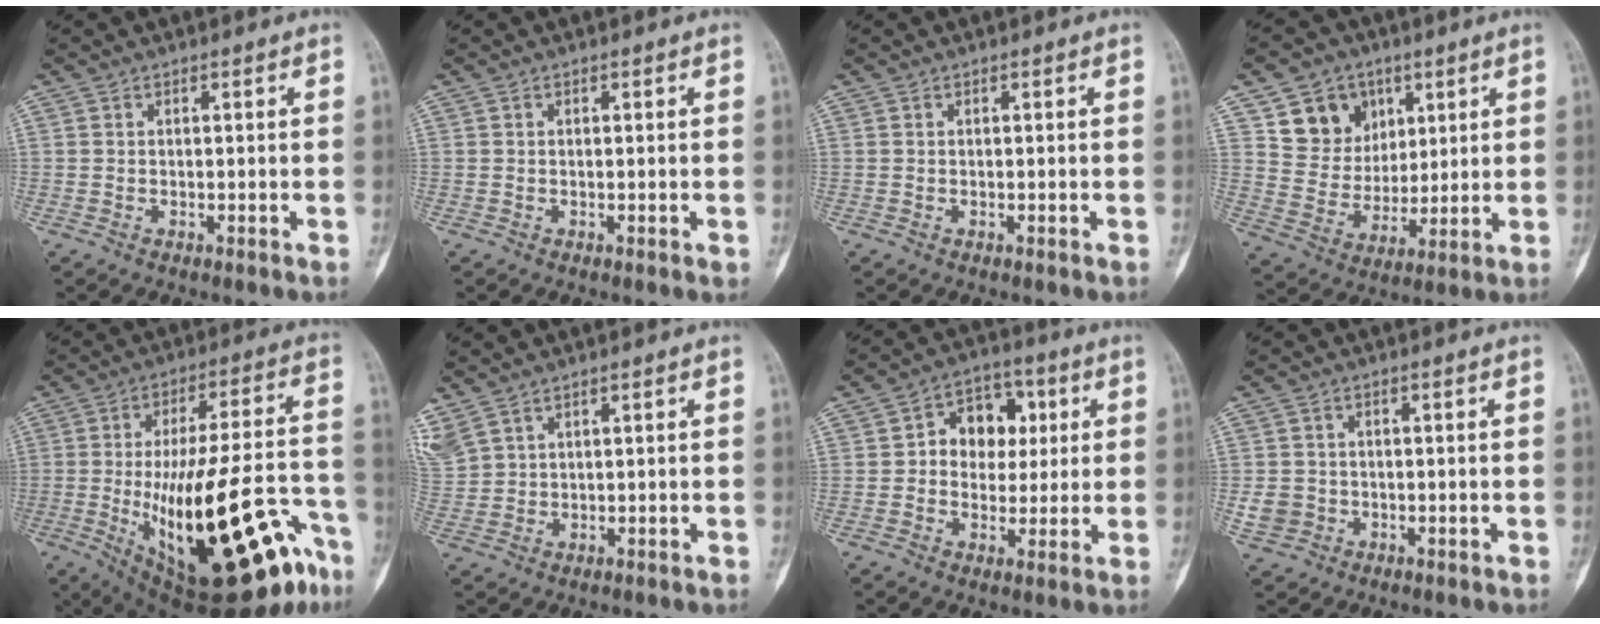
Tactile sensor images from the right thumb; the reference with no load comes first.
{"total": 0.6, "force": [0.0, 0.3, 0.5], "torque": [-0.006, -0.001, 0.000]}
{"total": 0.0}
{"total": 12.2, "force": [5.9, 10.0, 3.7], "torque": [-0.025, -0.027, 0.113]}
{"total": 32.2, "force": [-12.4, 10.8, 27.7], "torque": [-0.381, 0.038, -0.165]}
{"total": 6.9, "force": [4.1, 4.4, 3.4], "torque": [-0.100, 0.005, 0.096]}
{"total": 10.6, "force": [1.7, 8.4, 6.3], "torque": [-0.039, 0.015, 0.020]}
{"total": 4.1, "force": [-0.7, 3.9, 1.3], "torque": [-0.014, 0.007, -0.007]}